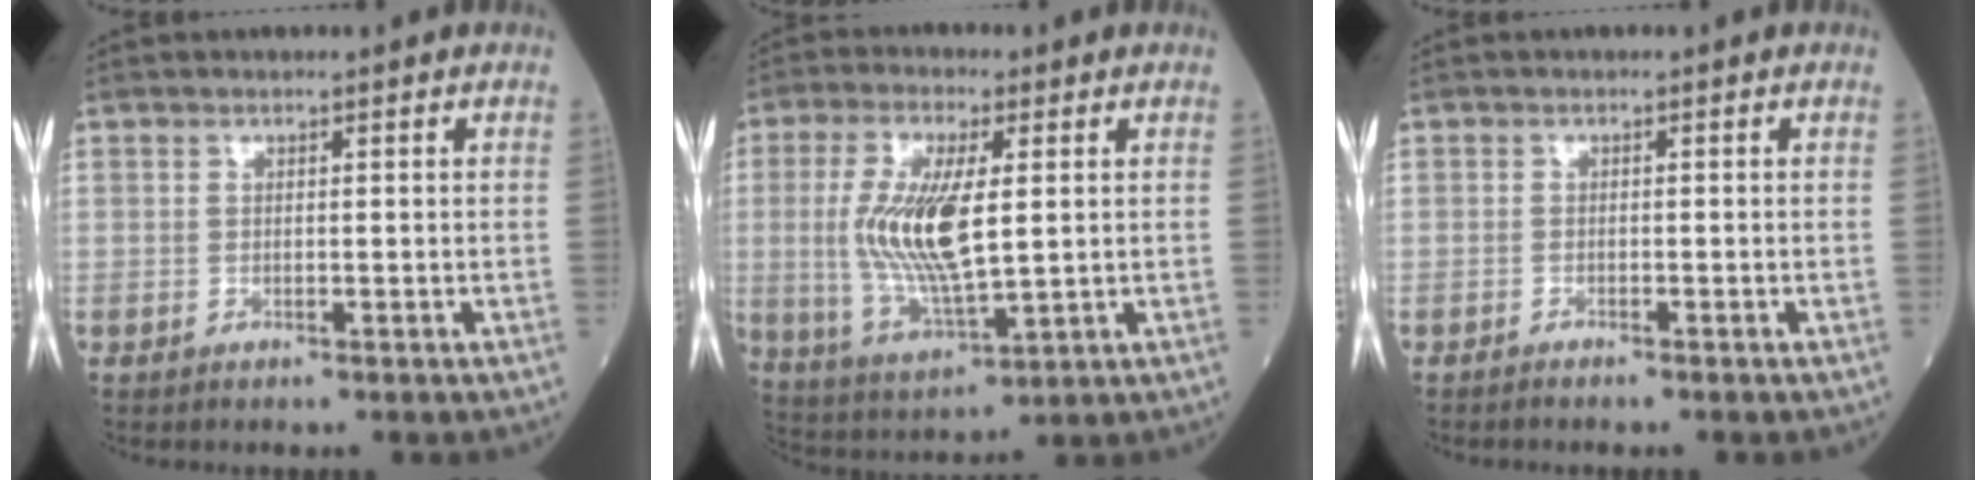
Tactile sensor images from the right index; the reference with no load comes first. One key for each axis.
{"total": 12.6, "fx": 1.1, "fy": 3.4, "fz": 12.0, "tx": -0.261, "ty": -0.008, "tz": 0.026}
{"total": 0.9, "fx": -0.9, "fy": 0.0, "fz": 0.3, "tx": -0.008, "ty": -0.001, "tz": -0.012}